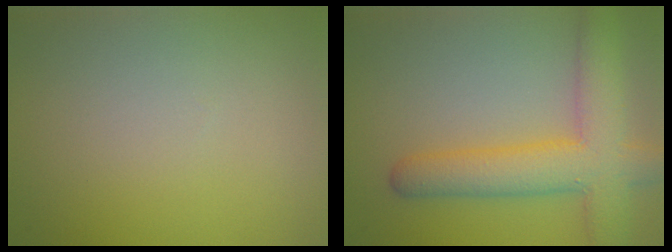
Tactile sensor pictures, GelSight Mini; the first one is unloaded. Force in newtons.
{"total": 6.6, "press": 6.6, "slide": 0.4}